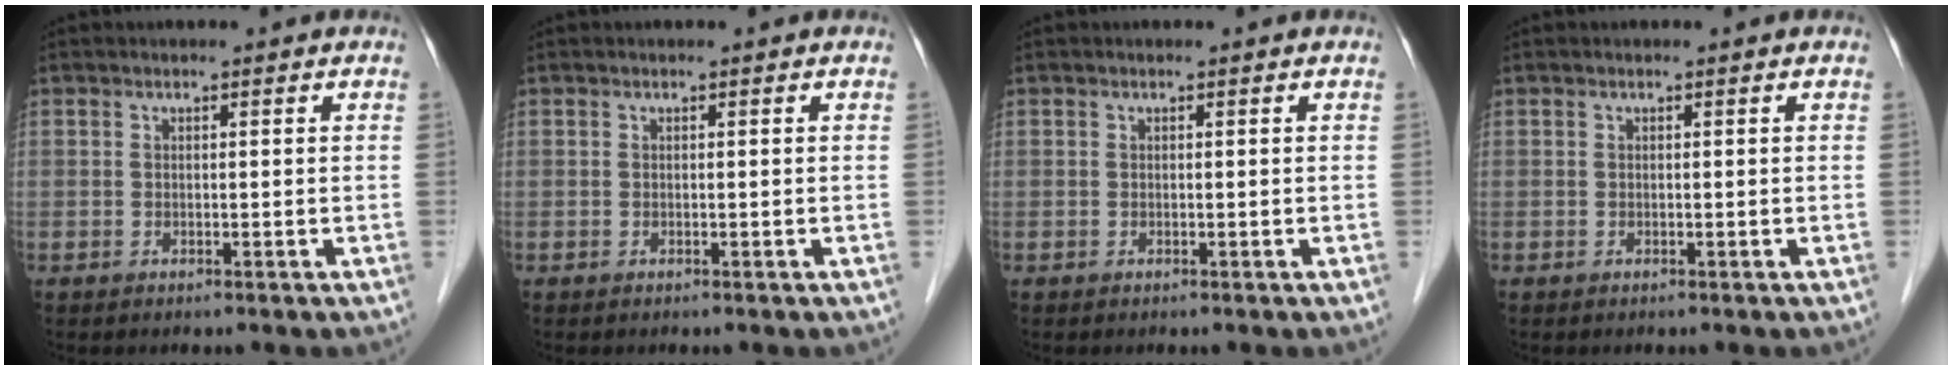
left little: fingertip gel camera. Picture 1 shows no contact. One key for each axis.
{"total": 0.0}
{"total": 0.0}
{"total": 0.0}